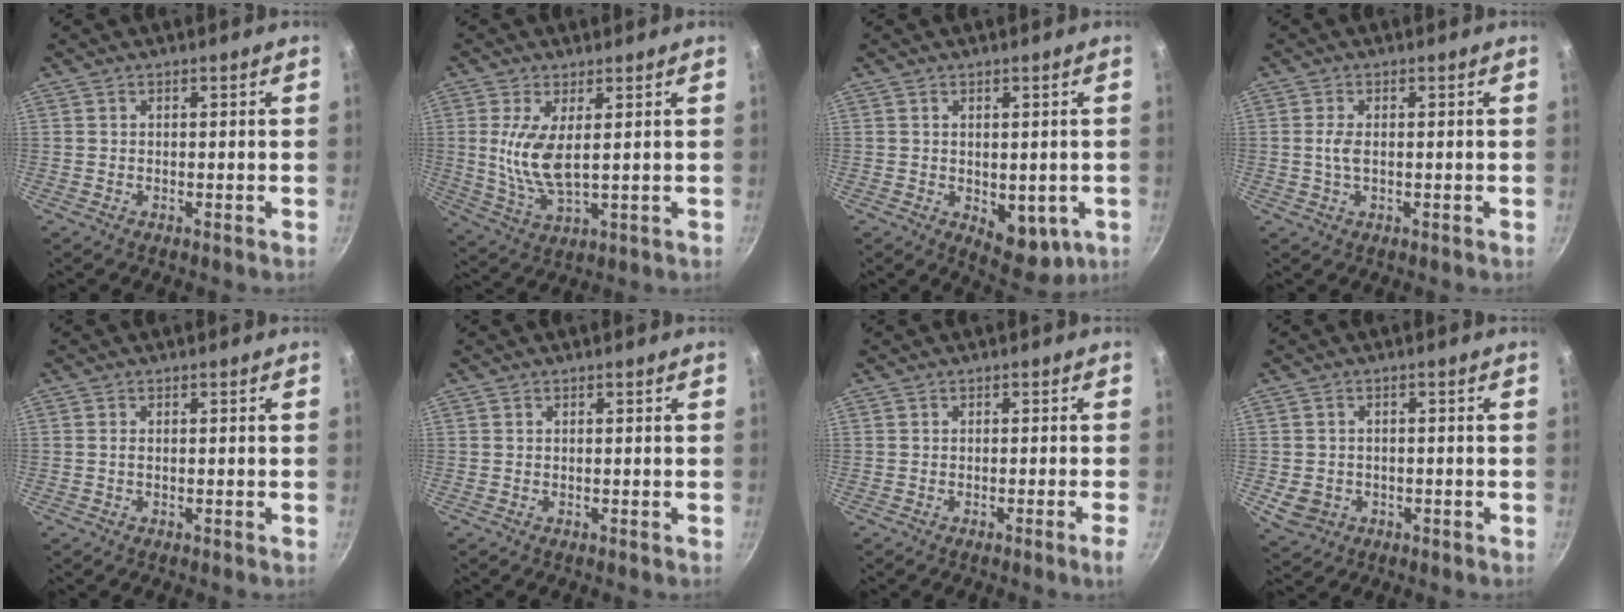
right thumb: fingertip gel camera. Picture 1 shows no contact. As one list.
[{"total": 8.8, "force": [1.6, 3.4, 7.9], "torque": [-0.165, -0.015, 0.039]}, {"total": 8.4, "force": [-1.5, 4.9, 6.7], "torque": [-0.059, -0.012, -0.008]}, {"total": 2.6, "force": [0.0, 1.2, 2.3], "torque": [-0.051, 0.000, -0.001]}, {"total": 0.6, "force": [0.0, 0.3, 0.5], "torque": [-0.012, 0.001, -0.001]}, {"total": 0.0}, {"total": 1.9, "force": [-0.9, -0.5, 1.5], "torque": [-0.037, 0.007, -0.013]}, {"total": 5.1, "force": [-1.3, 4.4, 2.4], "torque": [-0.036, 0.012, -0.008]}]